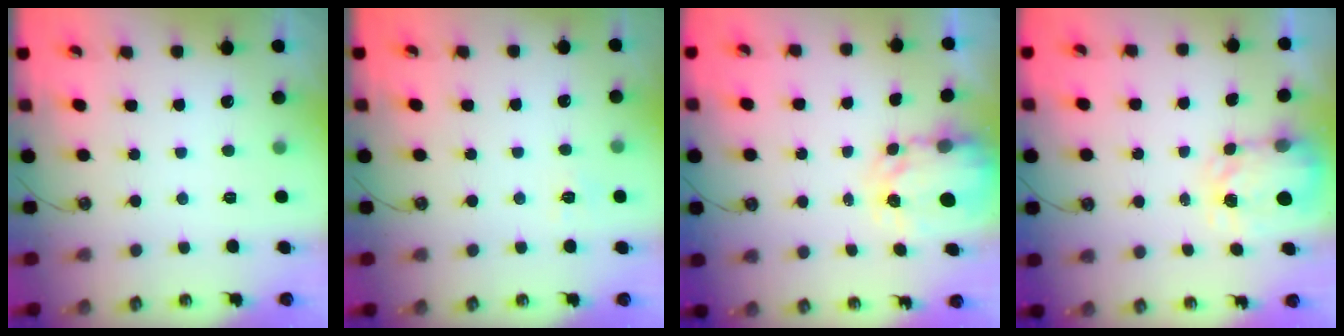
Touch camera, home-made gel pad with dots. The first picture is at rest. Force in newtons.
{"total": 5.8, "press": 5.7, "slide": 0.8}
{"total": 4.0, "press": 4.0, "slide": 0.3}
{"total": 3.9, "press": 3.8, "slide": 0.5}